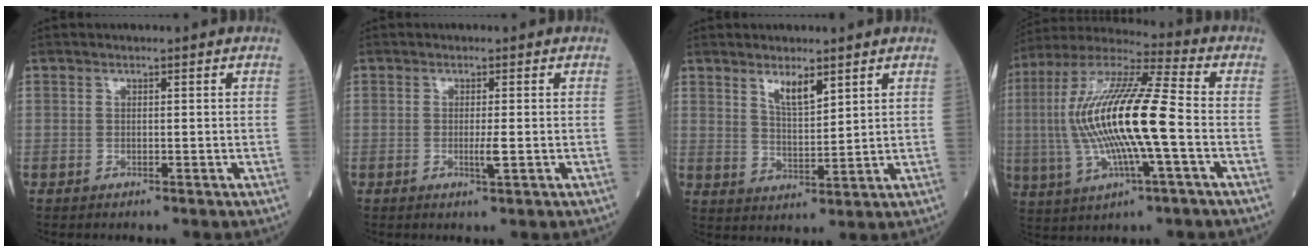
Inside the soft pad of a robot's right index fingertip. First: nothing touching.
{"total": 1.9, "force": [-0.4, -0.2, 1.9], "torque": [-0.035, -0.005, -0.006]}
{"total": 4.6, "force": [3.1, 1.1, 3.3], "torque": [-0.065, -0.006, 0.061]}
{"total": 18.9, "force": [-1.6, 2.1, 18.7], "torque": [-0.383, 0.006, -0.034]}